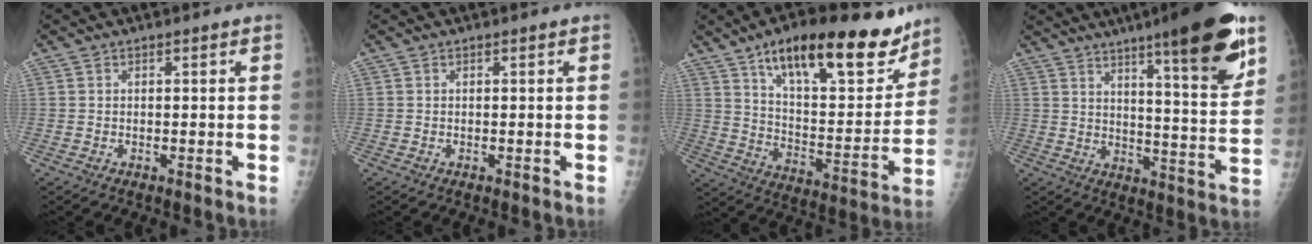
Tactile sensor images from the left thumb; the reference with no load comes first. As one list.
[{"total": 0.0}, {"total": 25.3, "force": [16.6, 9.3, 16.8], "torque": [-0.208, -0.057, 0.259]}, {"total": 19.6, "force": [11.8, 3.0, 15.3], "torque": [-0.194, -0.059, 0.172]}]